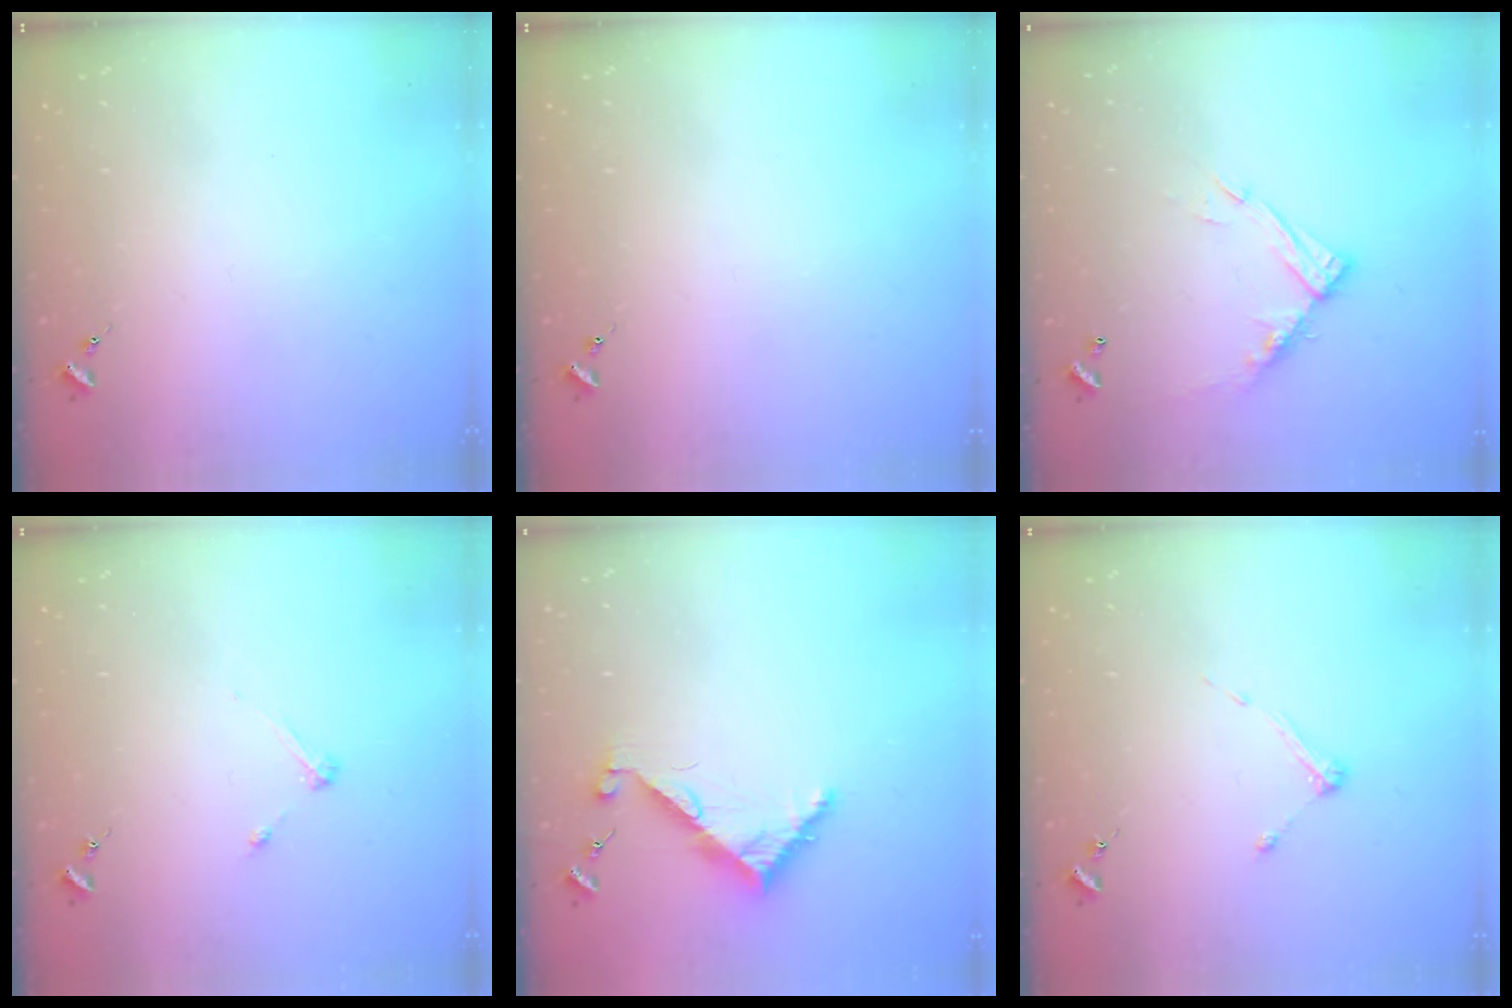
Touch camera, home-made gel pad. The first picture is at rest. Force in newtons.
{"total": 0.0}
{"total": 12.8, "press": 12.8, "slide": 1.0}
{"total": 3.2, "press": 3.2, "slide": 0.4}
{"total": 6.3, "press": 6.3, "slide": 0.5}
{"total": 3.9, "press": 3.8, "slide": 0.4}